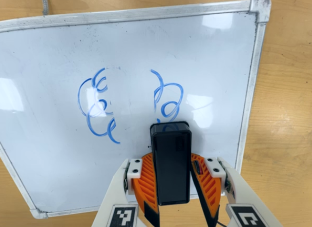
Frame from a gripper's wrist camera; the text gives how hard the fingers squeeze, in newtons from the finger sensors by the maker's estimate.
{"total": 7.0, "left": 8.0, "right": 6.1}